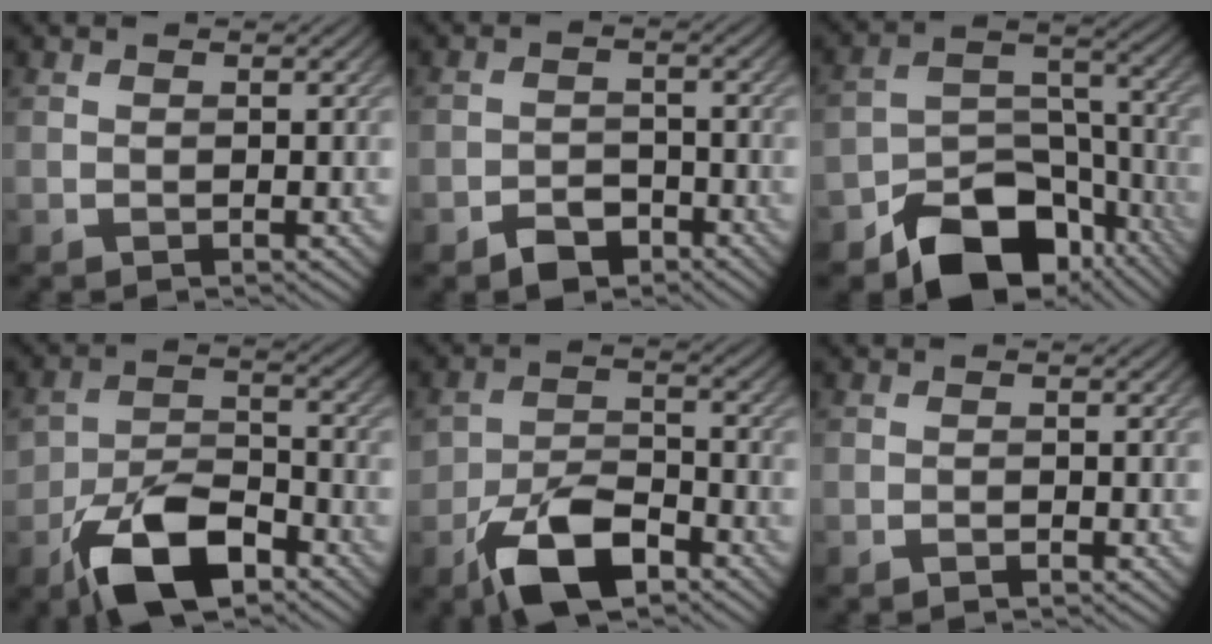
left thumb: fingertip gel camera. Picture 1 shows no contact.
{"total": 3.5, "force": [-2.6, 1.9, 1.4], "torque": [-0.020, 0.000, -0.052]}
{"total": 13.4, "force": [-8.8, 7.6, 6.6], "torque": [-0.110, -0.012, -0.155]}
{"total": 10.4, "force": [-5.9, 5.3, 6.7], "torque": [-0.128, -0.007, -0.113]}
{"total": 9.0, "force": [-5.2, 4.5, 5.8], "torque": [-0.112, -0.004, -0.103]}
{"total": 0.7, "force": [-0.6, 0.1, 0.4], "torque": [-0.007, 0.000, -0.010]}